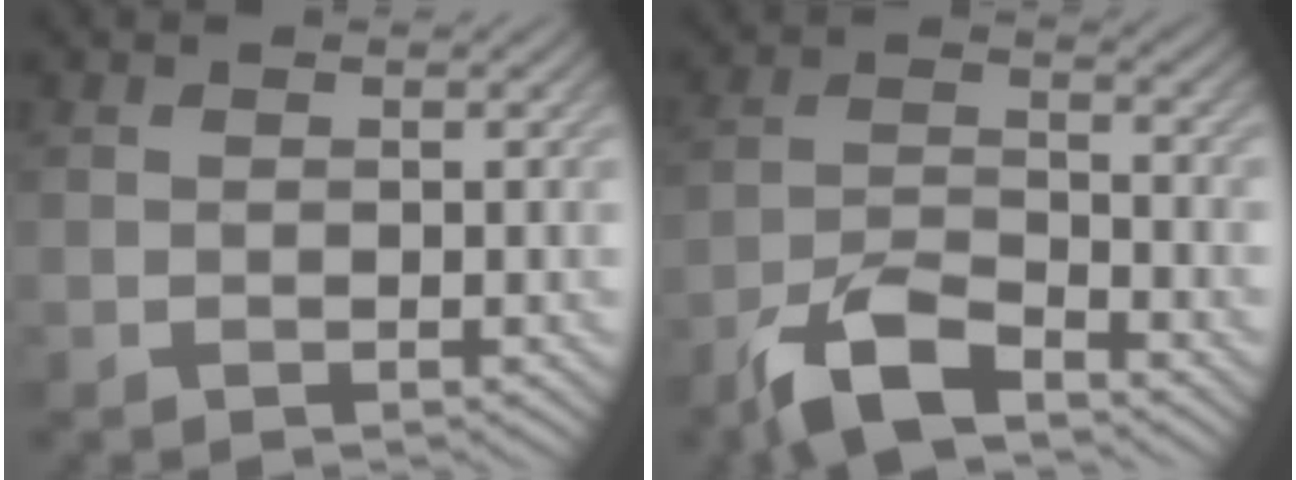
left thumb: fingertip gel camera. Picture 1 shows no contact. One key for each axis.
{"total": 7.7, "fx": -5.8, "fy": 2.1, "fz": 4.5, "tx": -0.093, "ty": -0.002, "tz": -0.122}